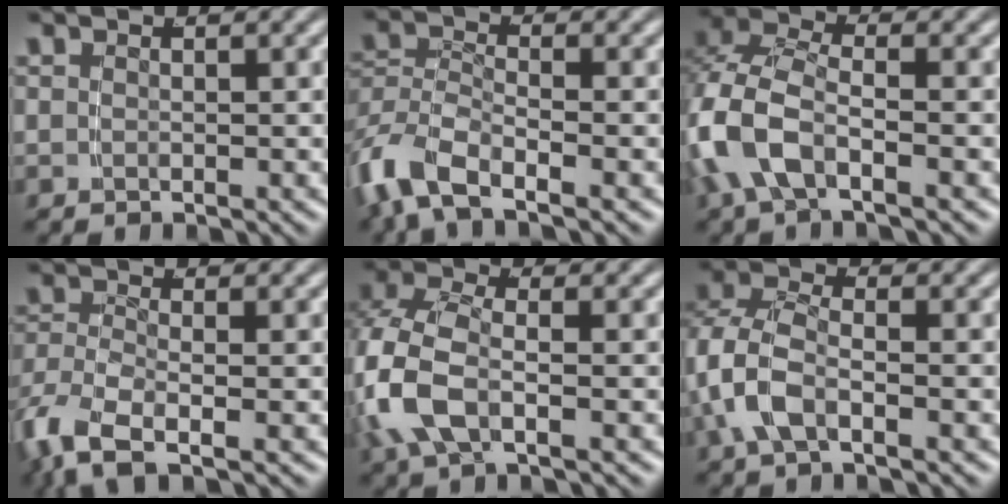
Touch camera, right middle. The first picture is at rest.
{"total": 4.7, "force": [-3.1, 2.1, 2.8], "torque": [-0.083, -0.022, -0.046]}
{"total": 6.6, "force": [-1.5, 4.6, 4.5], "torque": [-0.142, -0.027, -0.019]}
{"total": 4.8, "force": [-2.4, 2.5, 3.4], "torque": [-0.104, -0.037, -0.023]}
{"total": 5.9, "force": [-0.8, 3.9, 4.4], "torque": [-0.134, -0.021, -0.008]}
{"total": 5.6, "force": [-0.7, 4.1, 3.7], "torque": [-0.097, -0.009, -0.016]}